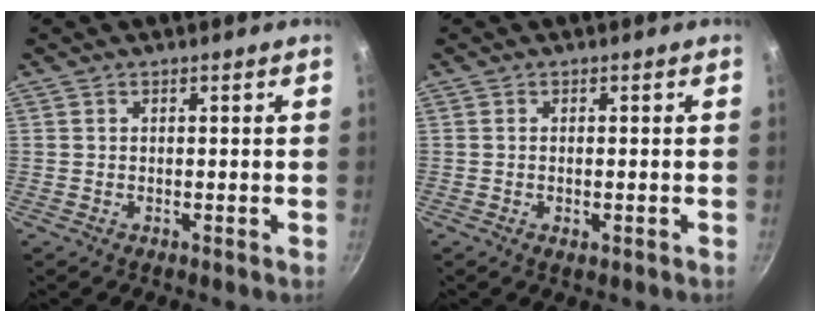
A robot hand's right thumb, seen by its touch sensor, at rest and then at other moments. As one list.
[{"total": 1.4, "force": [-0.5, 0.6, 1.2], "torque": [-0.024, -0.002, -0.007]}]